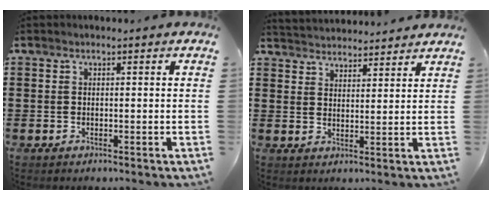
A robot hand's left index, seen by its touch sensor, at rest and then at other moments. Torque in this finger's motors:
{"motor_torque": [1.07, -1.07, 0.54, 0.10]}